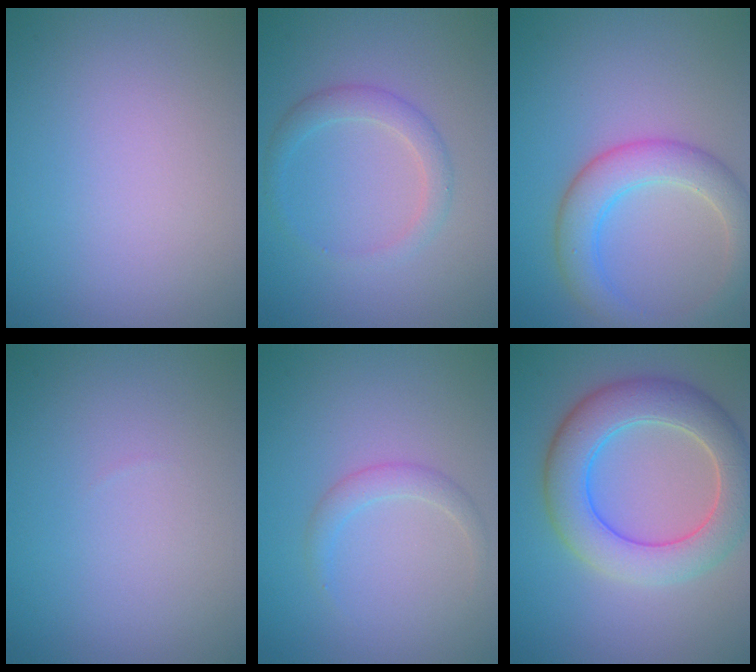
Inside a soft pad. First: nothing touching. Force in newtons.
{"total": 2.1, "press": 2.1, "slide": 0.1}
{"total": 4.7, "press": 4.7, "slide": 0.5}
{"total": 0.0}
{"total": 1.6, "press": 1.6, "slide": 0.2}
{"total": 7.1, "press": 7.1, "slide": 0.3}